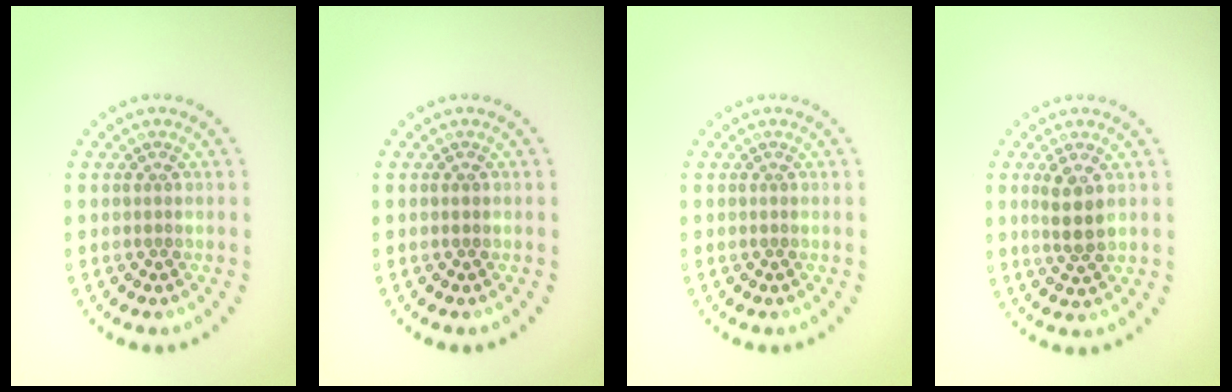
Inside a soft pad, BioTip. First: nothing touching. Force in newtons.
{"total": 0.7, "press": 0.7, "slide": 0.2}
{"total": 0.0}
{"total": 2.5, "press": 2.3, "slide": 1.0}